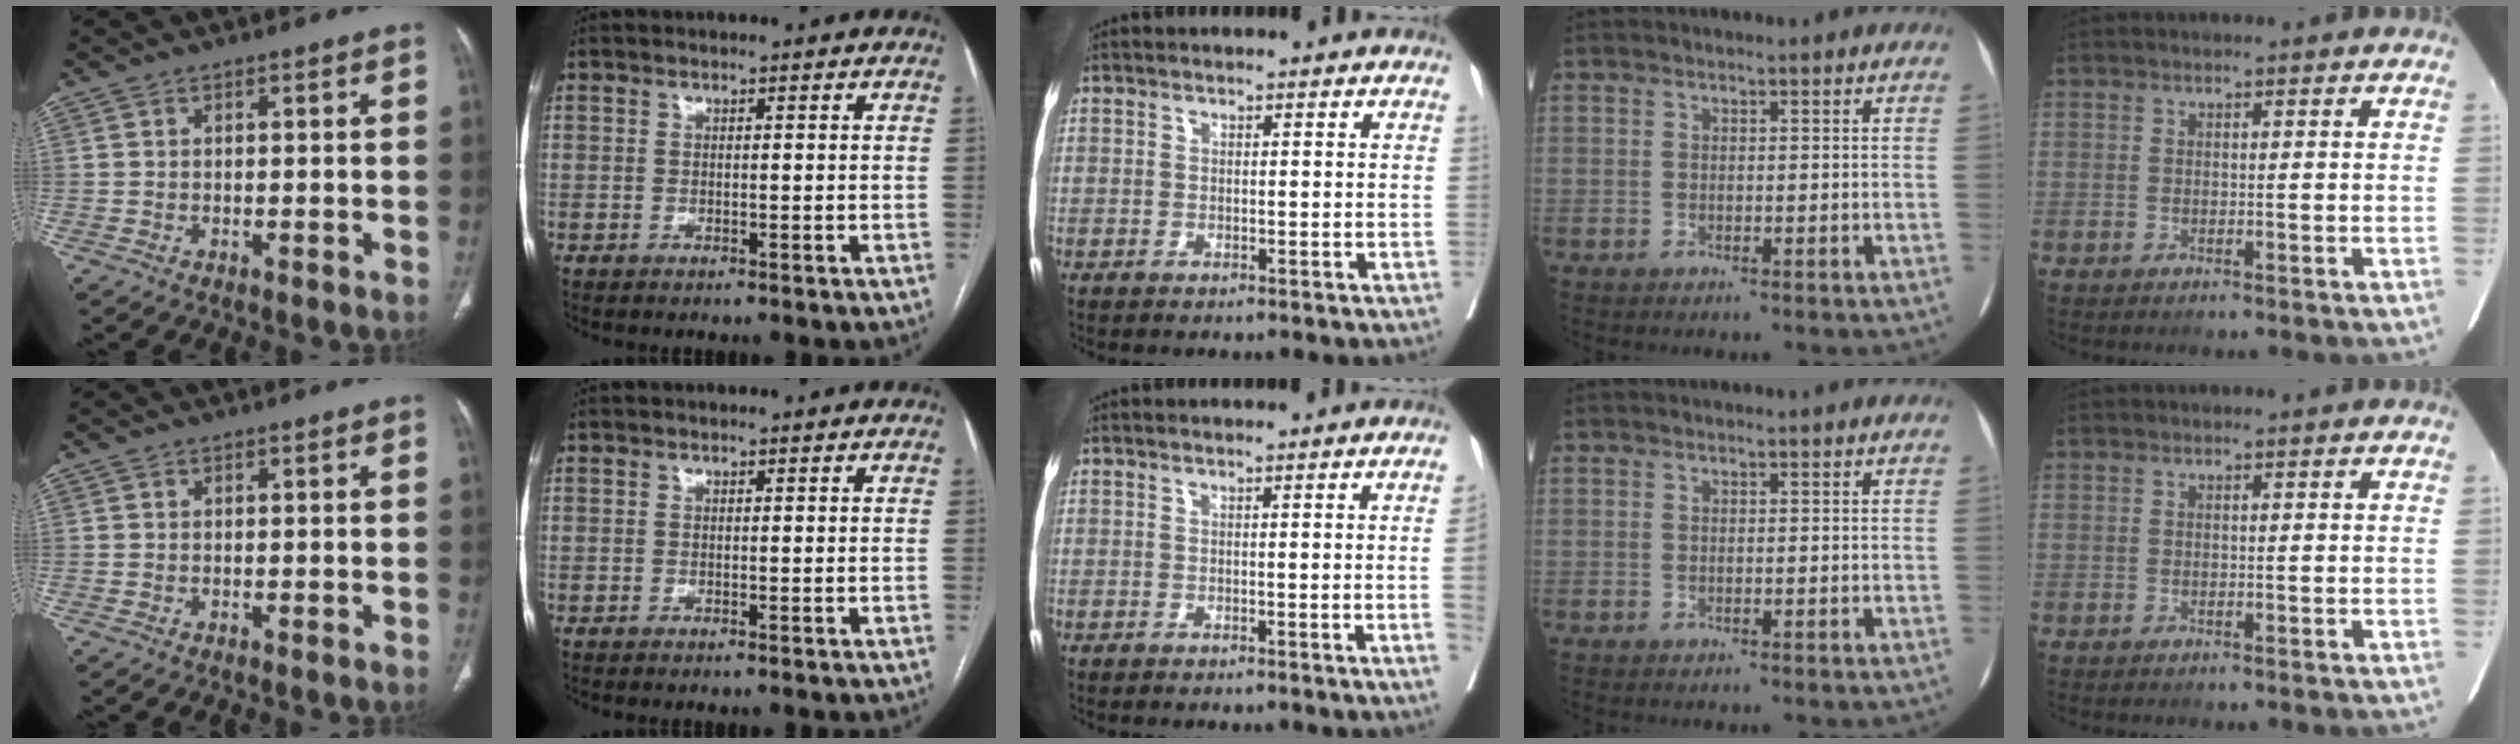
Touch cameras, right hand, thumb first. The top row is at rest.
{"middle": {"total": 1.7, "force": [-0.3, -0.7, 1.5], "torque": [-0.016, -0.002, -0.005]}}